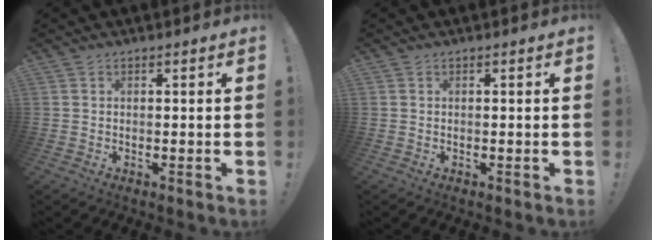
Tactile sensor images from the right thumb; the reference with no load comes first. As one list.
[{"total": 0.0}]